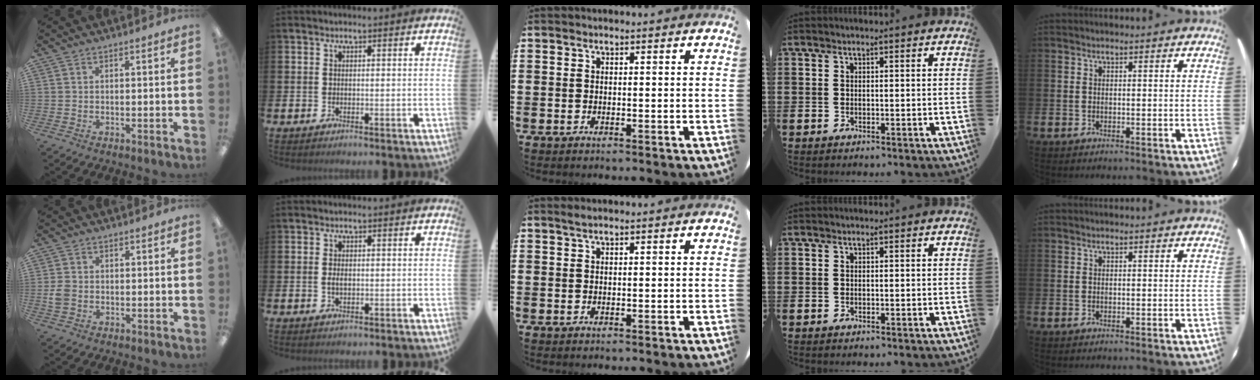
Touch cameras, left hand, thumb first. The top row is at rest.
{"thumb": {"total": 3.1, "force": [-0.5, 2.6, 1.7], "torque": [-0.020, 0.005, -0.010]}, "index": {"total": 1.4, "force": [-0.1, 0.8, 1.2], "torque": [-0.022, 0.005, -0.003]}, "middle": {"total": 0.6, "force": [0.5, 0.0, 0.4], "torque": [-0.005, 0.001, 0.008]}}